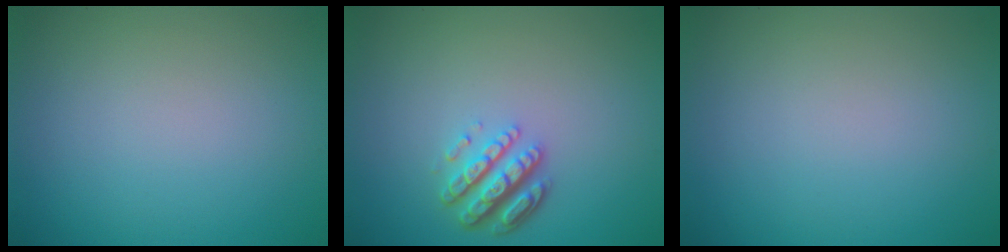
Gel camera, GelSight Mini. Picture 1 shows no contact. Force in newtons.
{"total": 4.0, "press": 3.1, "slide": 2.5}
{"total": 0.0}